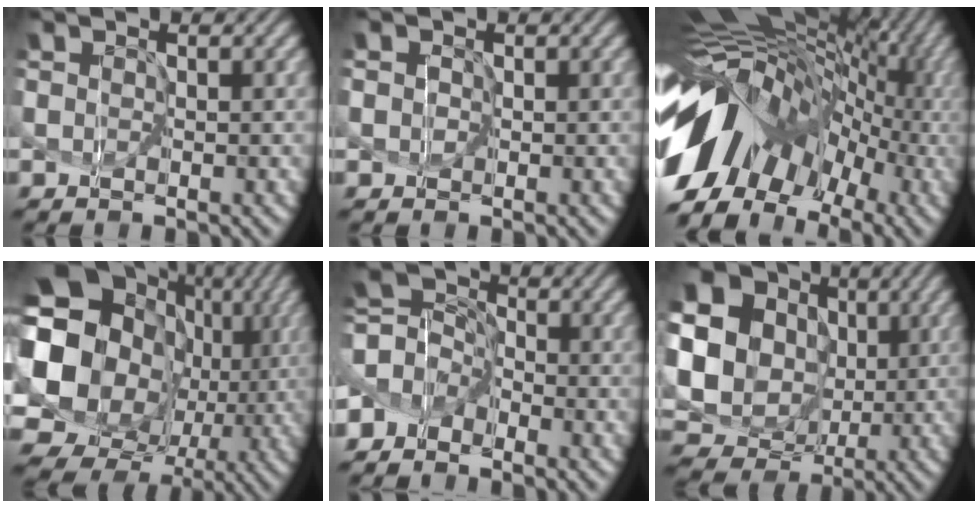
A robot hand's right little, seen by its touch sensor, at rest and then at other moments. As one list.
[{"total": 2.5, "force": [0.8, 2.0, 1.1], "torque": [-0.005, 0.027, -0.008]}, {"total": 15.9, "force": [-2.7, 10.3, 11.8], "torque": [-0.220, 0.022, -0.029]}, {"total": 18.8, "force": [0.8, 15.7, 10.3], "torque": [-0.201, -0.031, 0.025]}, {"total": 2.7, "force": [-1.6, 2.0, 0.8], "torque": [-0.033, 0.008, -0.035]}, {"total": 21.7, "force": [3.8, 20.1, 7.1], "torque": [-0.211, -0.001, 0.044]}]